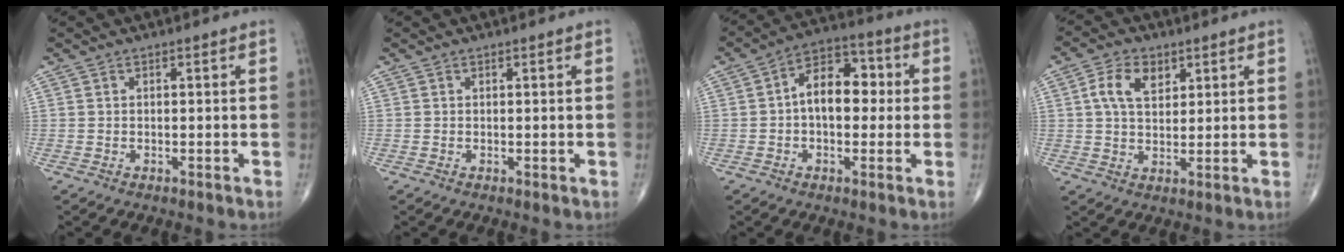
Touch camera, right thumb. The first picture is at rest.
{"total": 0.0}
{"total": 10.8, "force": [0.4, 6.8, 8.3], "torque": [-0.104, 0.031, -0.003]}
{"total": 7.0, "force": [2.6, 4.4, 4.8], "torque": [-0.077, -0.004, 0.045]}